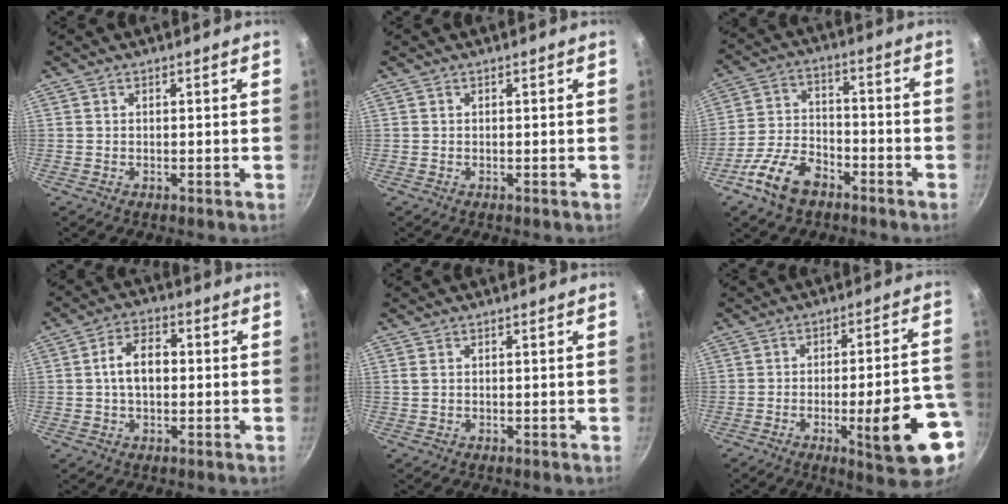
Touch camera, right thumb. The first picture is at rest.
{"total": 0.0}
{"total": 10.9, "force": [-6.6, 6.1, 6.2], "torque": [-0.105, 0.044, -0.129]}
{"total": 7.6, "force": [0.3, 4.8, 5.9], "torque": [-0.087, 0.021, -0.002]}
{"total": 1.1, "force": [0.4, 0.7, 0.7], "torque": [-0.016, 0.002, 0.009]}
{"total": 16.3, "force": [-5.6, 4.1, 14.8], "torque": [-0.174, 0.030, -0.069]}